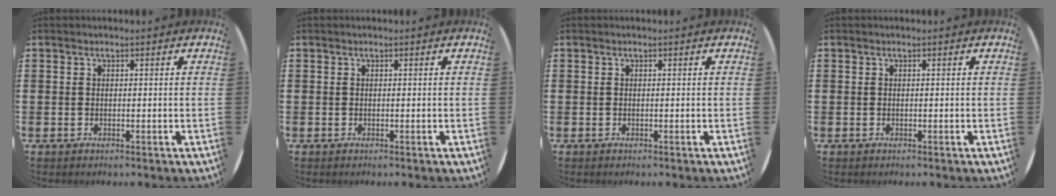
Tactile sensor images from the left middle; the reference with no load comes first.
{"total": 0.0}
{"total": 0.0}
{"total": 0.0}